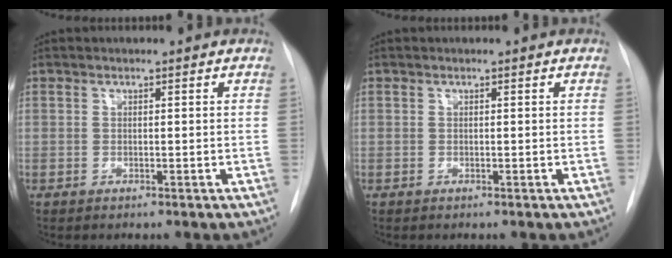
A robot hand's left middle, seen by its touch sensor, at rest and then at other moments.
{"total": 0.0}